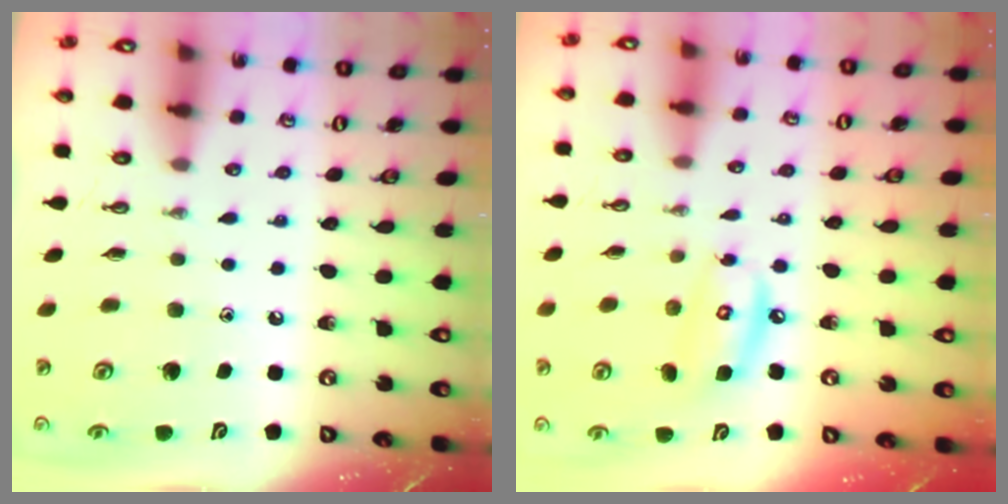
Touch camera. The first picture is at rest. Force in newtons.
{"total": 9.7, "press": 9.7, "slide": 0.9}